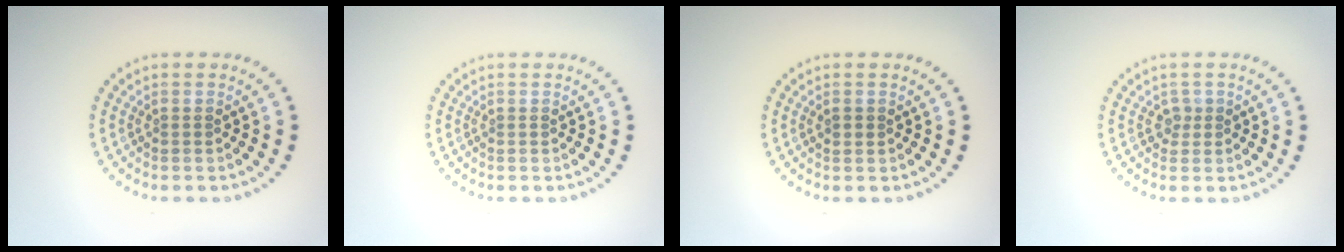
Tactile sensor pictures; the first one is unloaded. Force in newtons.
{"total": 0.0}
{"total": 0.9, "press": 0.8, "slide": 0.3}
{"total": 1.1, "press": 0.8, "slide": 0.7}